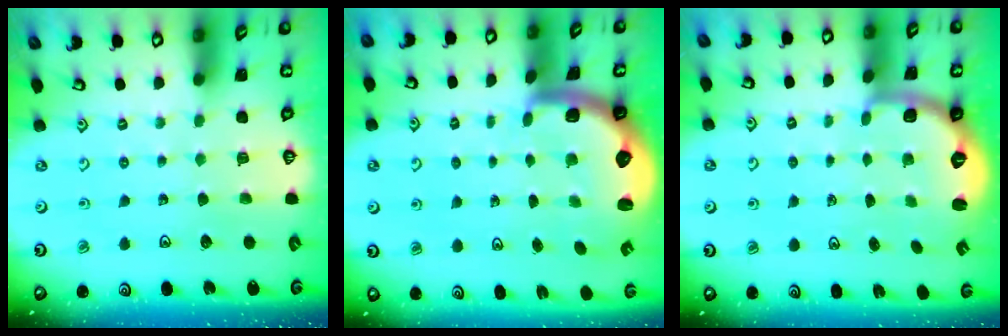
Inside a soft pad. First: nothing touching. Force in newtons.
{"total": 2.9, "press": 2.6, "slide": 1.4}
{"total": 2.6, "press": 1.6, "slide": 2.1}